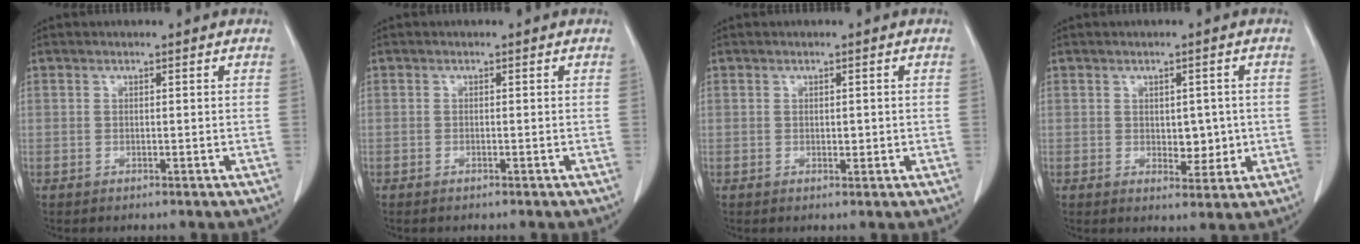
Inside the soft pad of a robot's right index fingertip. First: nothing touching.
{"total": 0.0}
{"total": 1.2, "force": [0.0, 0.7, 0.9], "torque": [-0.011, -0.001, 0.002]}
{"total": 4.3, "force": [0.0, 2.5, 3.4], "torque": [-0.039, -0.001, 0.008]}